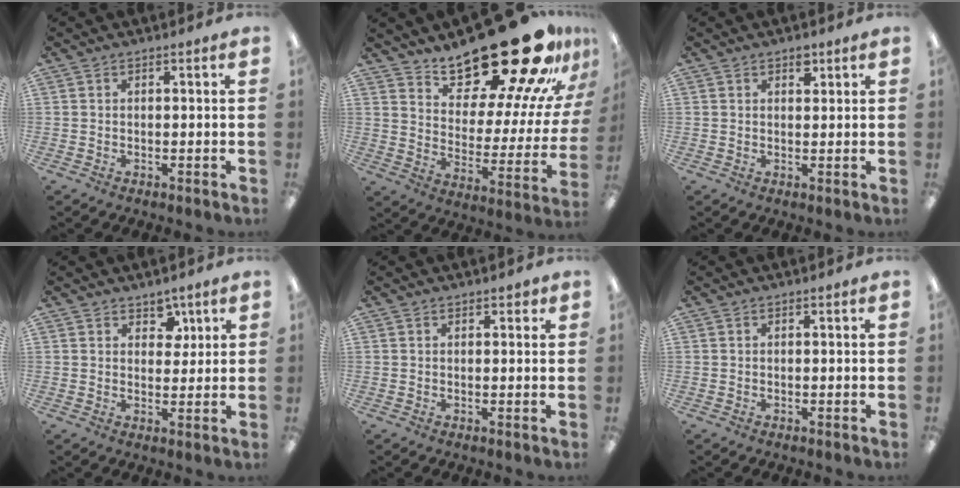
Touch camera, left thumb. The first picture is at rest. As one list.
[{"total": 27.6, "force": [21.0, 9.6, 15.0], "torque": [-0.180, -0.162, 0.351]}, {"total": 2.5, "force": [1.7, 1.3, 1.2], "torque": [0.000, -0.008, 0.026]}, {"total": 4.3, "force": [2.9, 3.0, 1.1], "torque": [-0.001, -0.011, 0.047]}, {"total": 1.3, "force": [1.0, 0.8, 0.5], "torque": [-0.001, -0.001, 0.016]}, {"total": 0.0}]